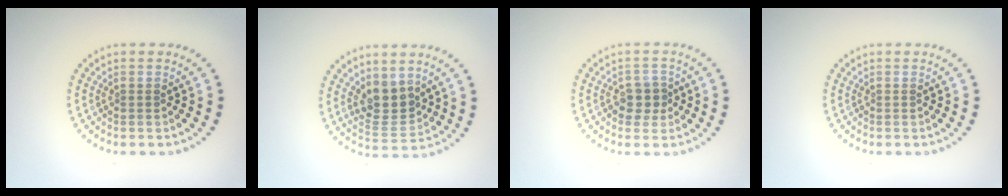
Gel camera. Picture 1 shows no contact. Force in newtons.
{"total": 3.5, "press": 3.1, "slide": 1.6}
{"total": 2.4, "press": 2.3, "slide": 0.7}
{"total": 0.0}